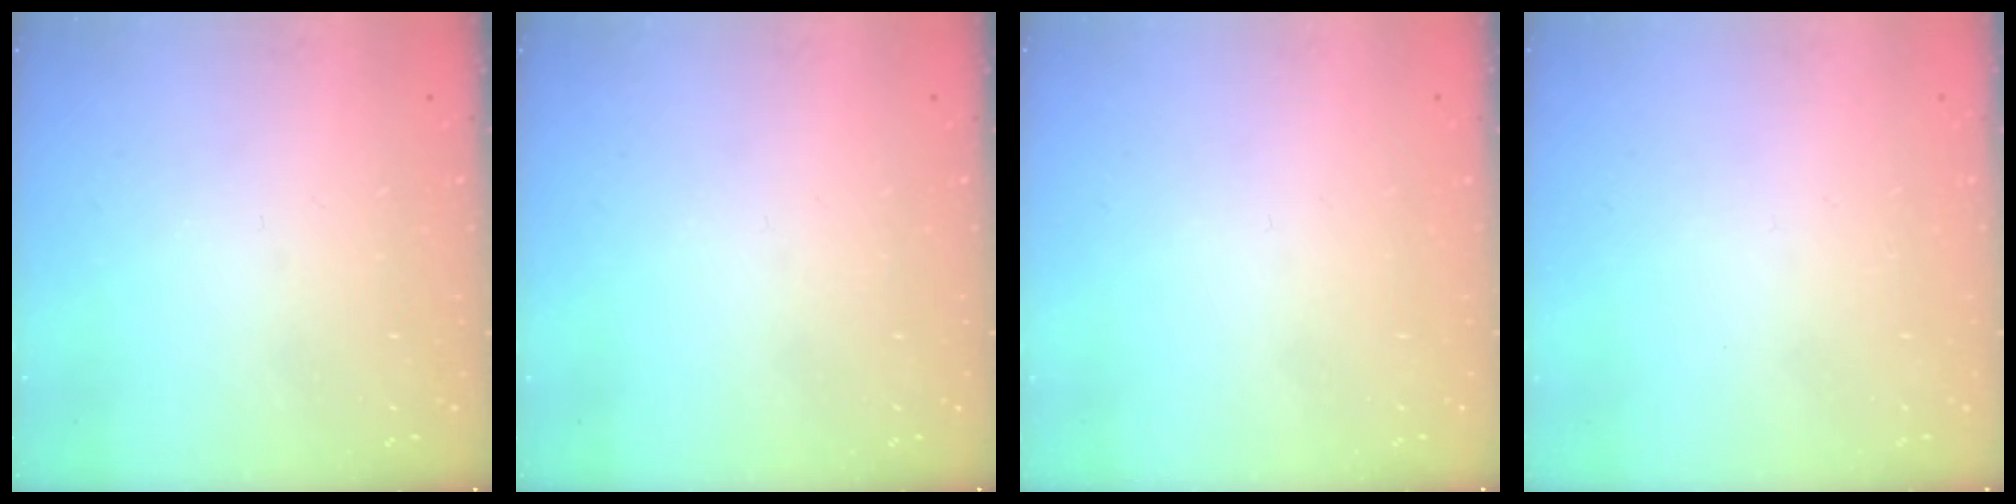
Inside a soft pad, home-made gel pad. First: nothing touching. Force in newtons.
{"total": 0.0}
{"total": 1.7, "press": 1.7, "slide": 0.1}
{"total": 1.7, "press": 1.7, "slide": 0.1}